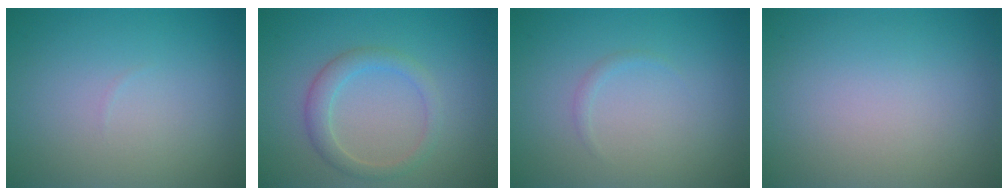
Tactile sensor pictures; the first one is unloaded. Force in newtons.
{"total": 2.4, "press": 2.4, "slide": 0.0}
{"total": 0.6, "press": 0.6, "slide": 0.1}
{"total": 0.0}